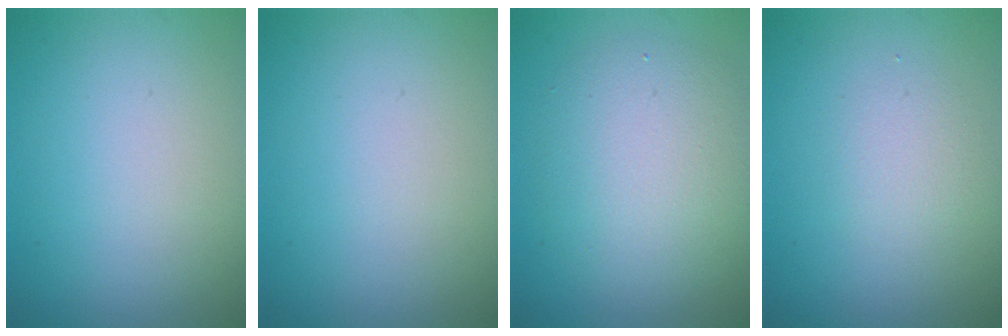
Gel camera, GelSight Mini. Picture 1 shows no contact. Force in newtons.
{"total": 0.0}
{"total": 5.3, "press": 5.3, "slide": 0.1}
{"total": 1.7, "press": 1.7, "slide": 0.1}